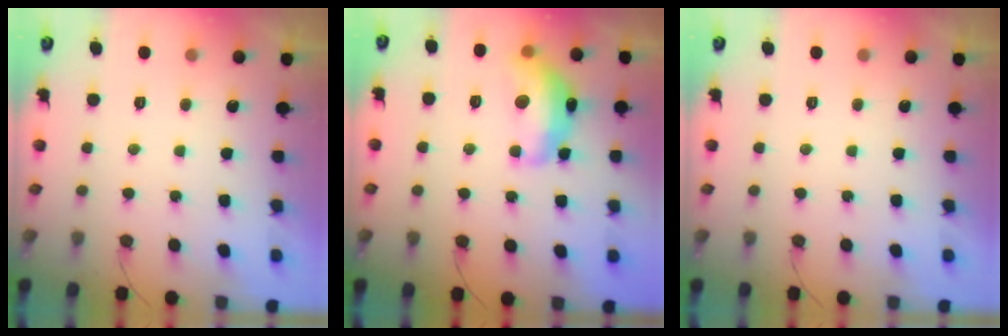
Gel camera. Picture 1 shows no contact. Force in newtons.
{"total": 14.8, "press": 14.8, "slide": 1.1}
{"total": 0.0}